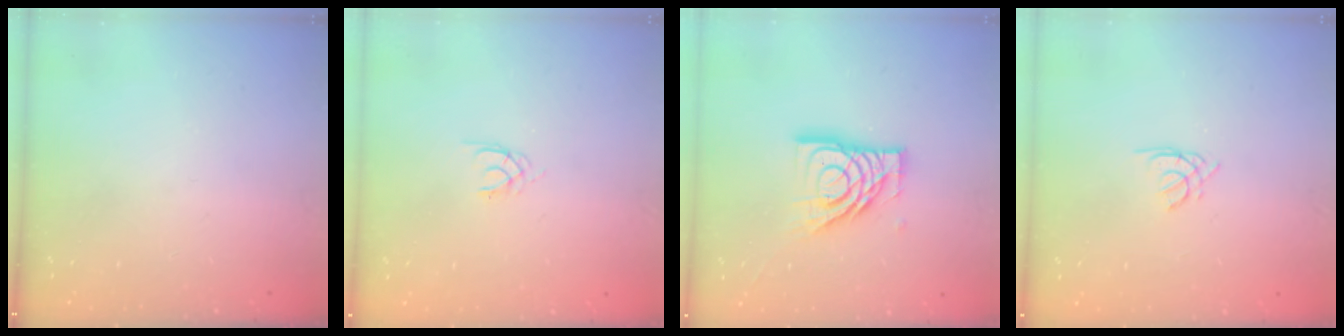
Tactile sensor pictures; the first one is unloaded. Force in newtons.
{"total": 1.3, "press": 1.2, "slide": 0.3}
{"total": 14.2, "press": 14.1, "slide": 1.6}
{"total": 1.4, "press": 1.3, "slide": 0.3}